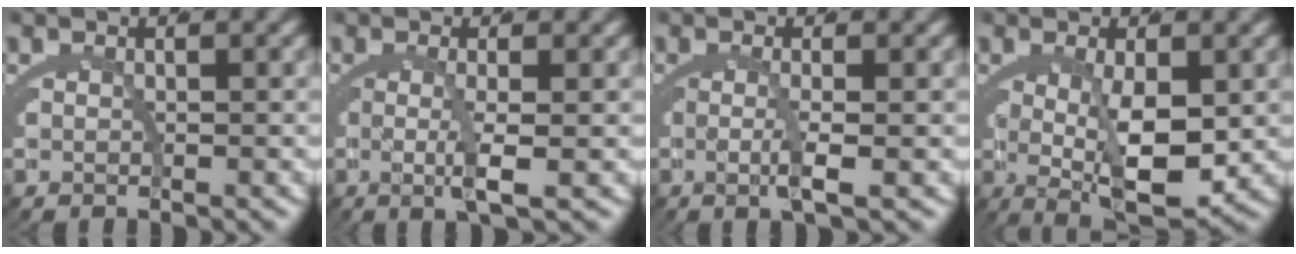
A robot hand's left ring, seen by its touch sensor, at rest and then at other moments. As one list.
[{"total": 3.3, "force": [0.2, 0.3, 3.3], "torque": [-0.060, -0.009, 0.007]}, {"total": 2.8, "force": [0.1, 0.2, 2.8], "torque": [-0.051, -0.007, 0.004]}, {"total": 7.3, "force": [-1.4, 2.4, 6.7], "torque": [-0.103, -0.031, -0.002]}]